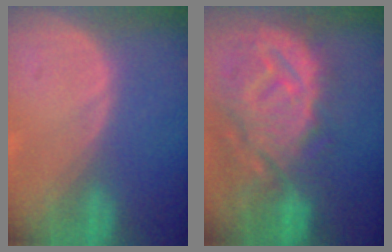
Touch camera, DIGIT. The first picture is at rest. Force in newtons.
{"total": 13.6, "press": 11.8, "slide": 6.7}